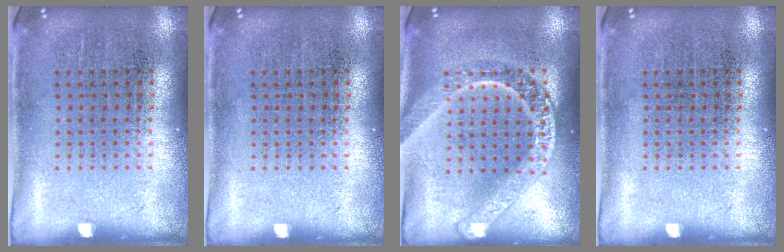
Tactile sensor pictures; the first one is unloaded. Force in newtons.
{"total": 0.0}
{"total": 2.3, "press": 2.3, "slide": 0.2}
{"total": 0.0}